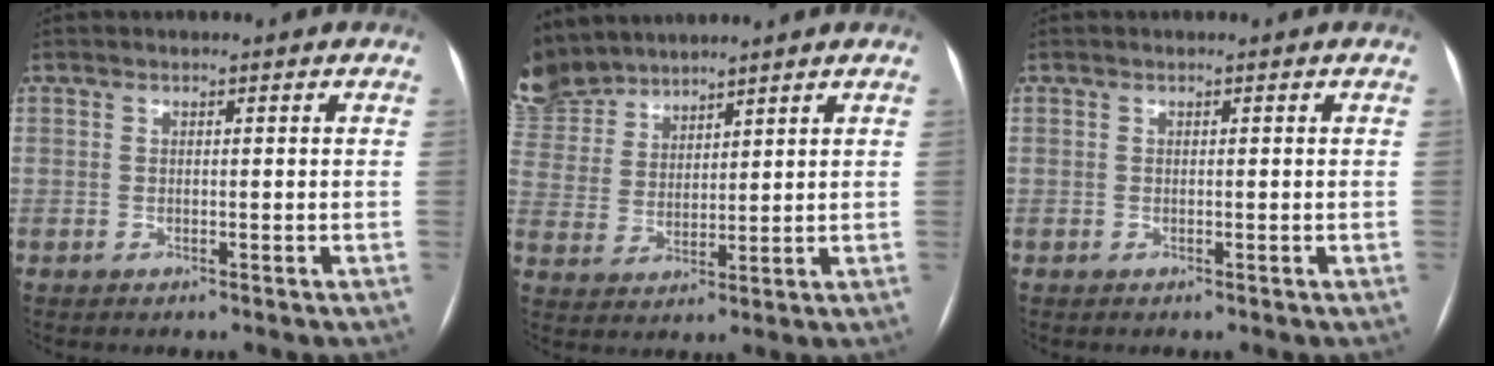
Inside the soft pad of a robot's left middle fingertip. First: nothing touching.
{"total": 10.2, "force": [9.8, 2.1, 1.9], "torque": [-0.069, 0.001, 0.217]}
{"total": 0.0}